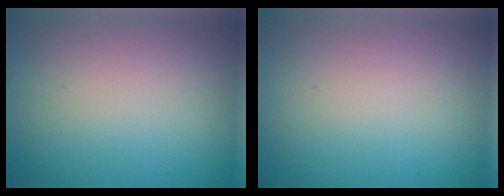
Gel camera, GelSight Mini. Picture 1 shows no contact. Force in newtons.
{"total": 0.0}